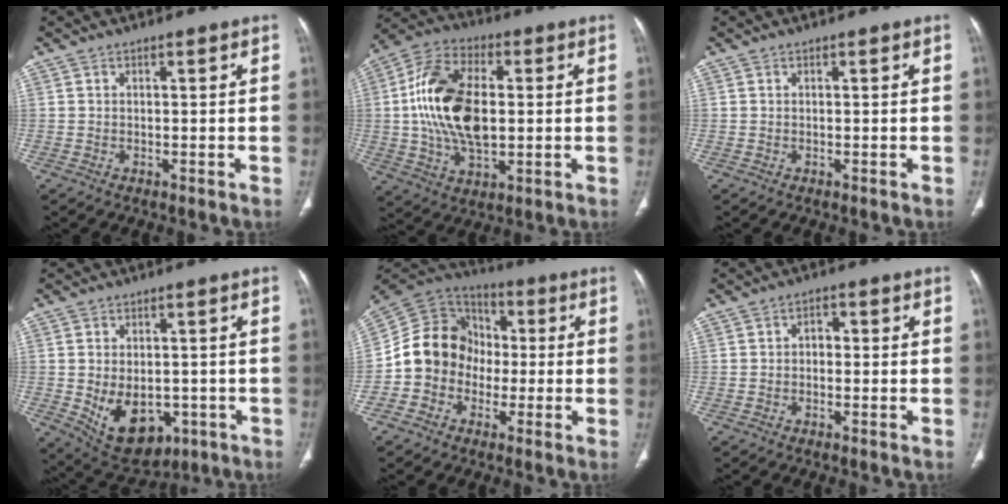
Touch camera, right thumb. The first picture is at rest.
{"total": 17.9, "force": [0.9, 10.3, 14.6], "torque": [-0.274, 0.014, 0.016]}
{"total": 0.0}
{"total": 11.7, "force": [-3.0, 7.9, 8.1], "torque": [-0.102, 0.002, -0.020]}
{"total": 14.0, "force": [-2.3, 12.3, 6.2], "torque": [-0.082, 0.042, -0.052]}
{"total": 2.1, "force": [-0.2, 1.6, 1.3], "torque": [-0.005, 0.010, -0.011]}